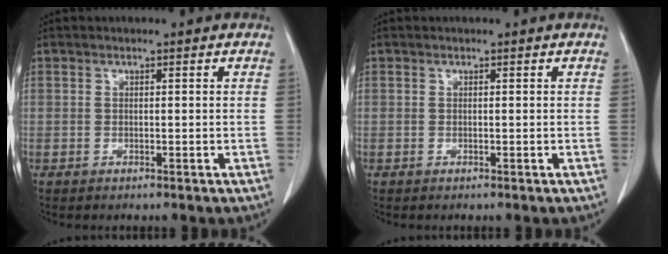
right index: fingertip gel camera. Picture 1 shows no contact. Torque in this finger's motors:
{"motor_torque": [0.00, 0.00, 0.00, 0.00]}